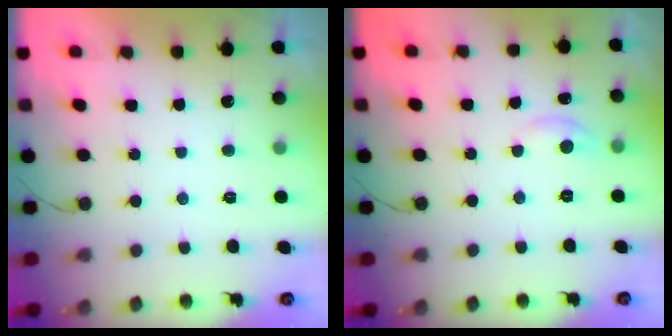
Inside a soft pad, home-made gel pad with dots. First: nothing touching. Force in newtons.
{"total": 3.0, "press": 3.0, "slide": 0.3}